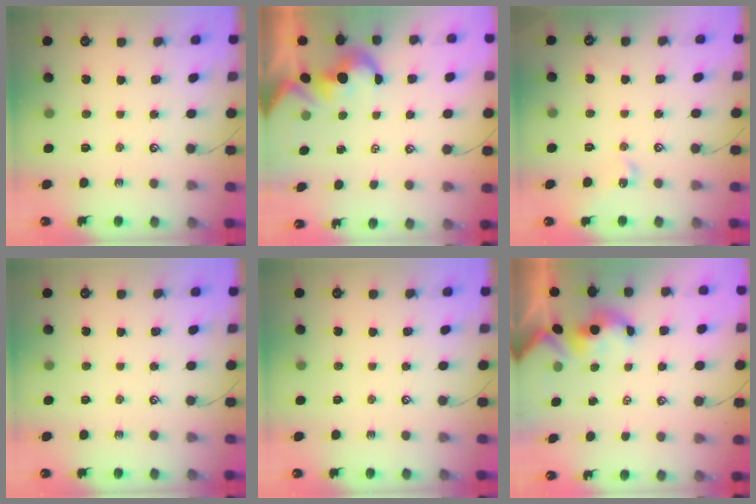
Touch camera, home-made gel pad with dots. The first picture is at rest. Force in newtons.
{"total": 1.7, "press": 1.5, "slide": 0.8}
{"total": 3.8, "press": 3.7, "slide": 0.7}
{"total": 0.0}
{"total": 0.0}
{"total": 0.5, "press": 0.4, "slide": 0.4}